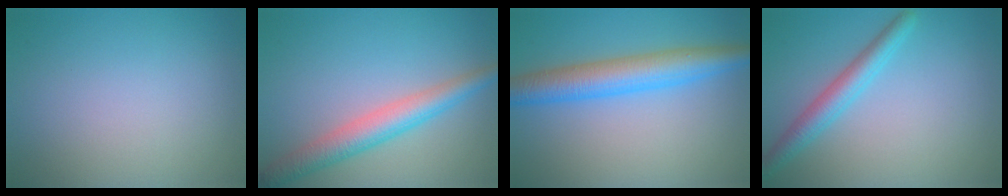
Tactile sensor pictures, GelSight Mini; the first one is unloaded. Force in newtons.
{"total": 4.2, "press": 4.2, "slide": 0.1}
{"total": 5.7, "press": 5.7, "slide": 0.0}
{"total": 3.1, "press": 3.1, "slide": 0.2}